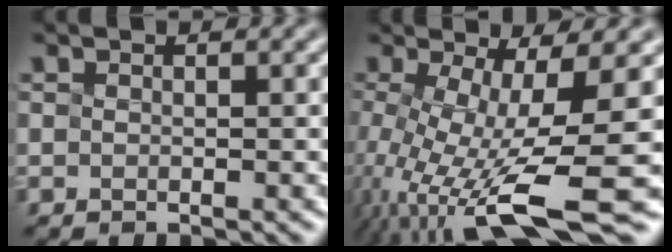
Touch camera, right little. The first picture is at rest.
{"total": 13.0, "force": [-4.7, 2.9, 11.9], "torque": [-0.223, -0.016, -0.053]}